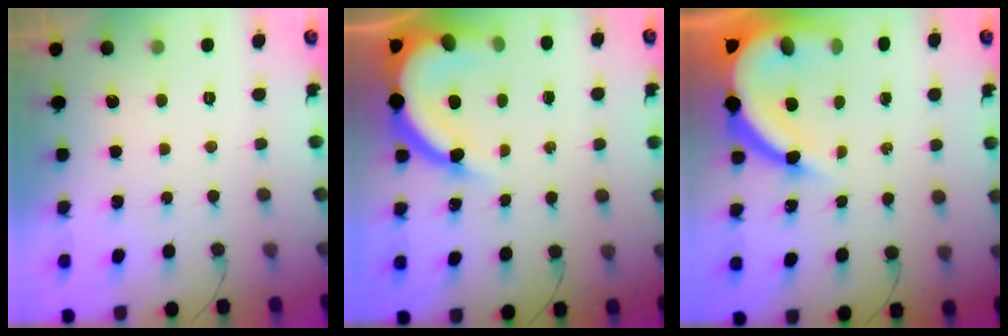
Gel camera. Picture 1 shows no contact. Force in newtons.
{"total": 13.1, "press": 13.0, "slide": 1.3}
{"total": 18.2, "press": 18.1, "slide": 2.0}